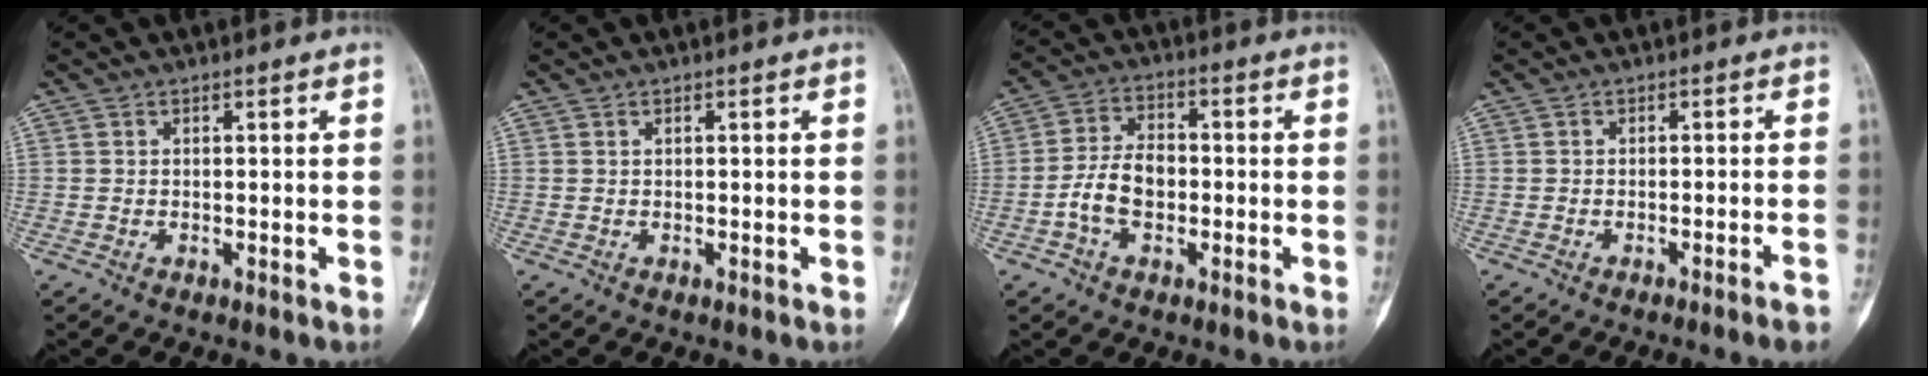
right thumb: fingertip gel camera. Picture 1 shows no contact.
{"total": 0.0}
{"total": 7.6, "force": [-1.9, 4.8, 5.5], "torque": [-0.099, 0.023, -0.042]}
{"total": 3.7, "force": [-2.7, -0.2, 2.5], "torque": [-0.034, 0.018, -0.029]}